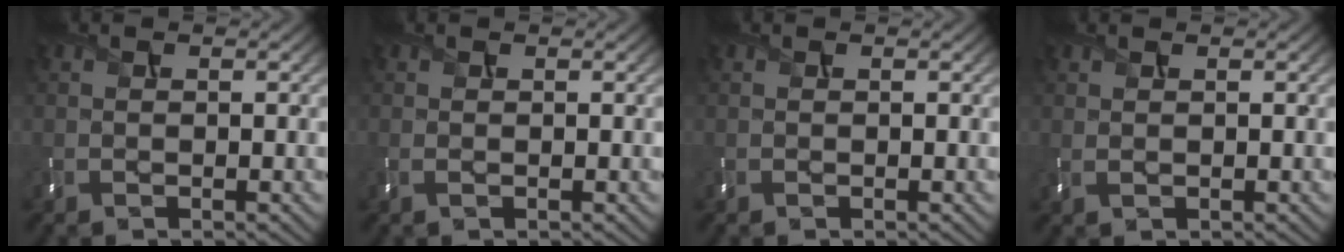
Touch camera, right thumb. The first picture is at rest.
{"total": 0.8, "force": [0.0, 0.4, 0.7], "torque": [-0.022, -0.001, -0.001]}
{"total": 0.0}
{"total": 1.0, "force": [0.6, 0.4, 0.7], "torque": [-0.021, 0.002, 0.014]}